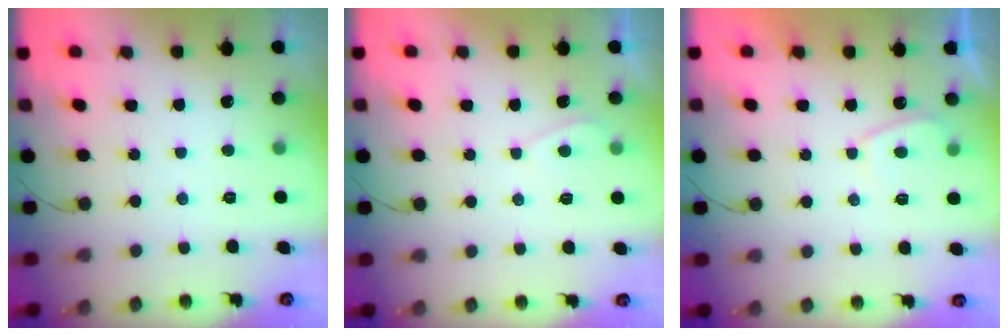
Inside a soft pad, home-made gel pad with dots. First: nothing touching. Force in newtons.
{"total": 2.8, "press": 2.7, "slide": 0.3}
{"total": 2.5, "press": 2.4, "slide": 0.7}